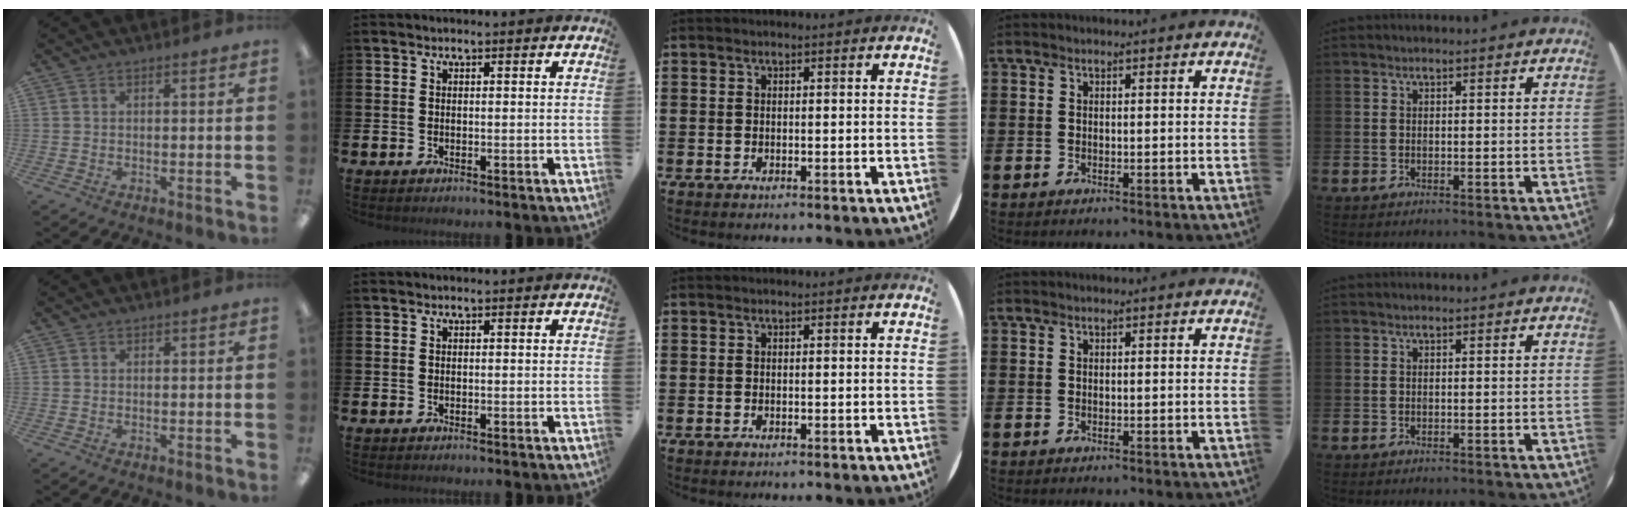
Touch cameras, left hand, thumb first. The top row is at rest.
{}